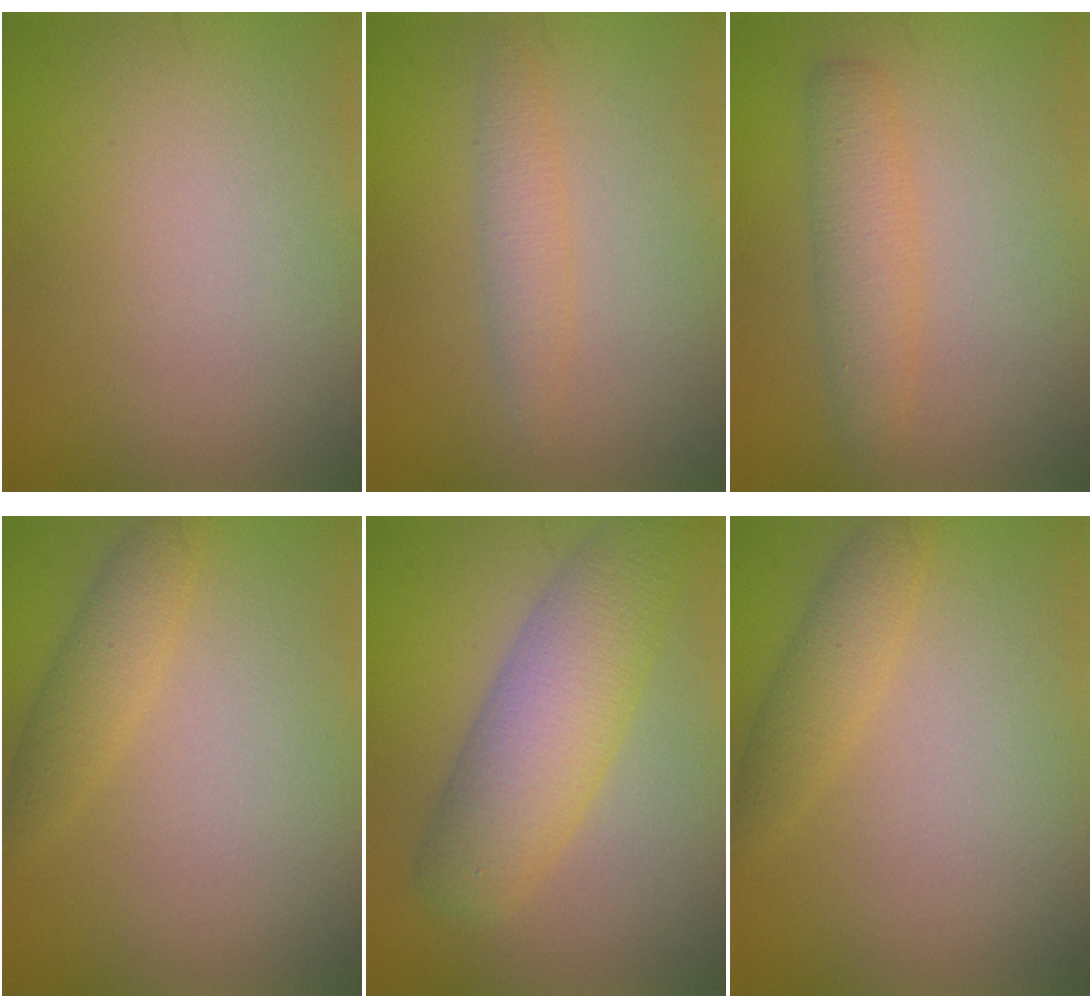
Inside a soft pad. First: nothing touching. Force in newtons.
{"total": 1.9, "press": 1.9, "slide": 0.0}
{"total": 2.9, "press": 2.9, "slide": 0.1}
{"total": 2.3, "press": 2.3, "slide": 0.1}
{"total": 6.9, "press": 6.9, "slide": 0.2}
{"total": 2.3, "press": 2.3, "slide": 0.1}